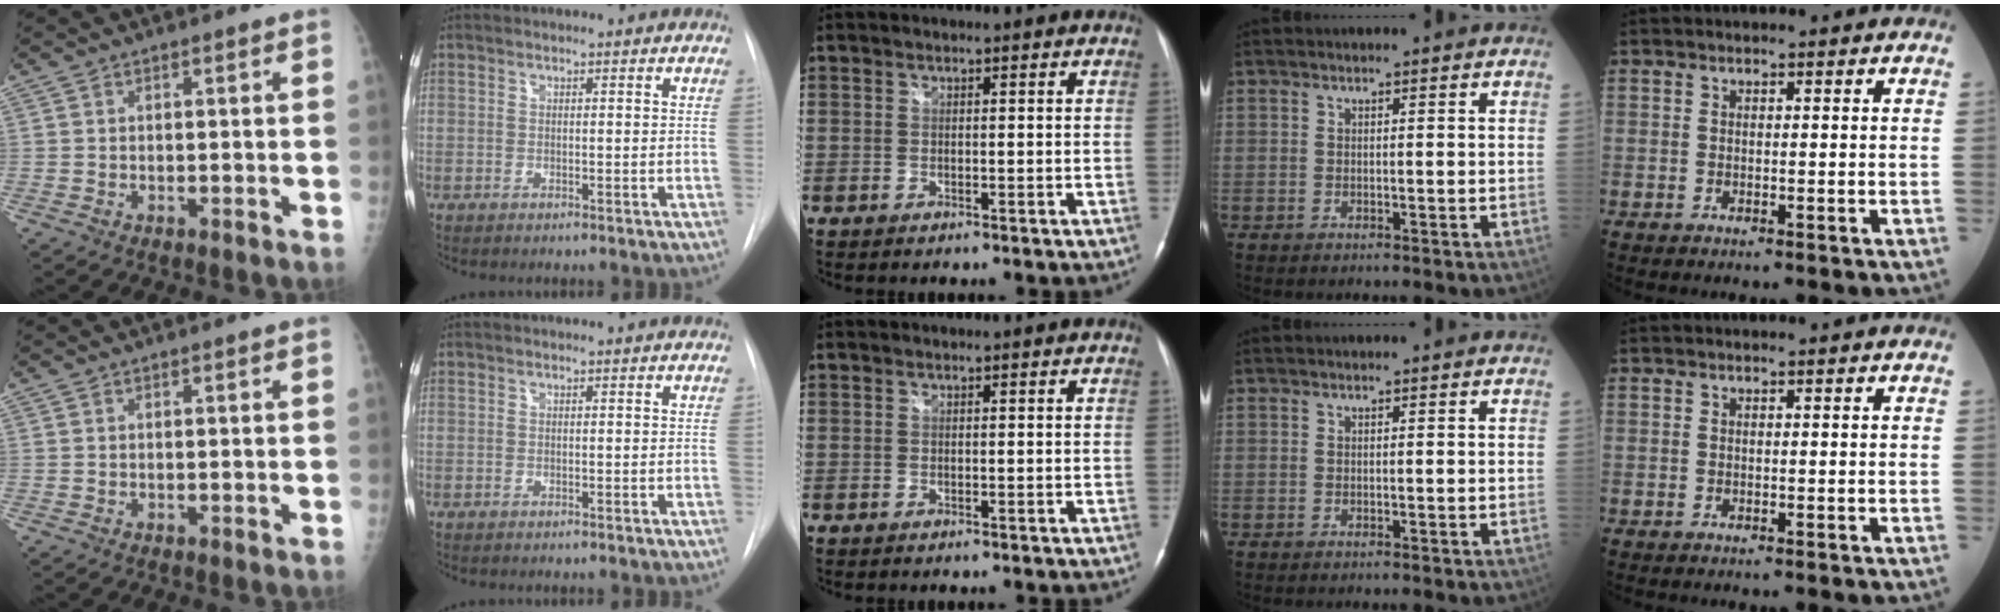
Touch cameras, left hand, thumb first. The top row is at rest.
{}